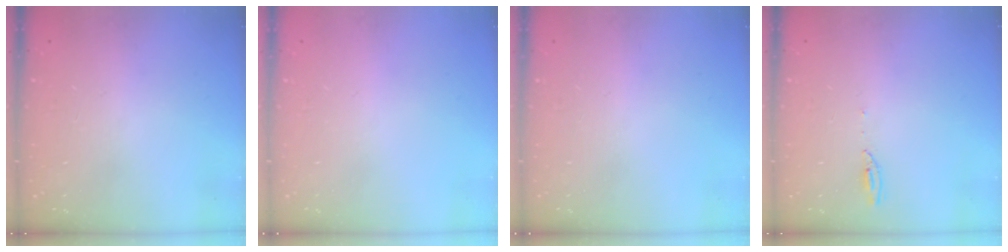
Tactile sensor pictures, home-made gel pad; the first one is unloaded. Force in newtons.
{"total": 0.0}
{"total": 0.0}
{"total": 4.4, "press": 4.4, "slide": 0.1}